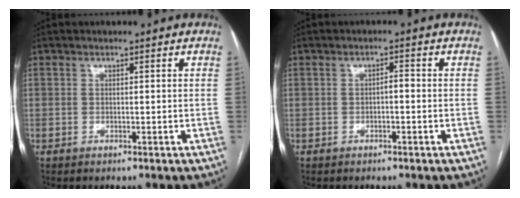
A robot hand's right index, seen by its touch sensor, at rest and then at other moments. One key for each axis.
{"total": 1.4, "fx": -0.4, "fy": 0.5, "fz": 1.2, "tx": -0.017, "ty": 0.005, "tz": -0.008}